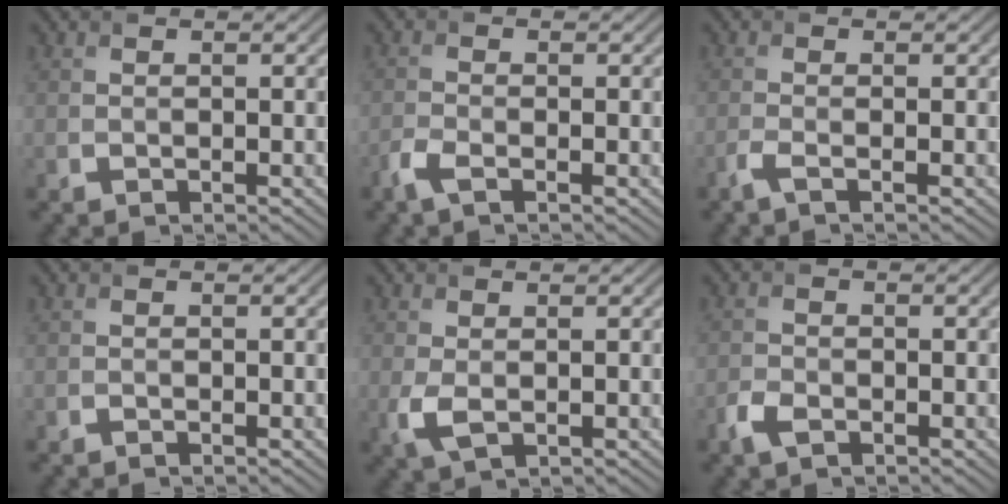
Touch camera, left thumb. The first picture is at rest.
{"total": 2.2, "force": [-1.5, 0.6, 1.5], "torque": [-0.042, -0.003, -0.038]}
{"total": 1.7, "force": [-1.1, 0.1, 1.3], "torque": [-0.031, -0.001, -0.033]}
{"total": 0.0}
{"total": 2.5, "force": [-0.3, 1.4, 2.1], "torque": [-0.060, -0.010, -0.003]}
{"total": 2.4, "force": [-1.5, 1.2, 1.4], "torque": [-0.036, -0.003, -0.035]}